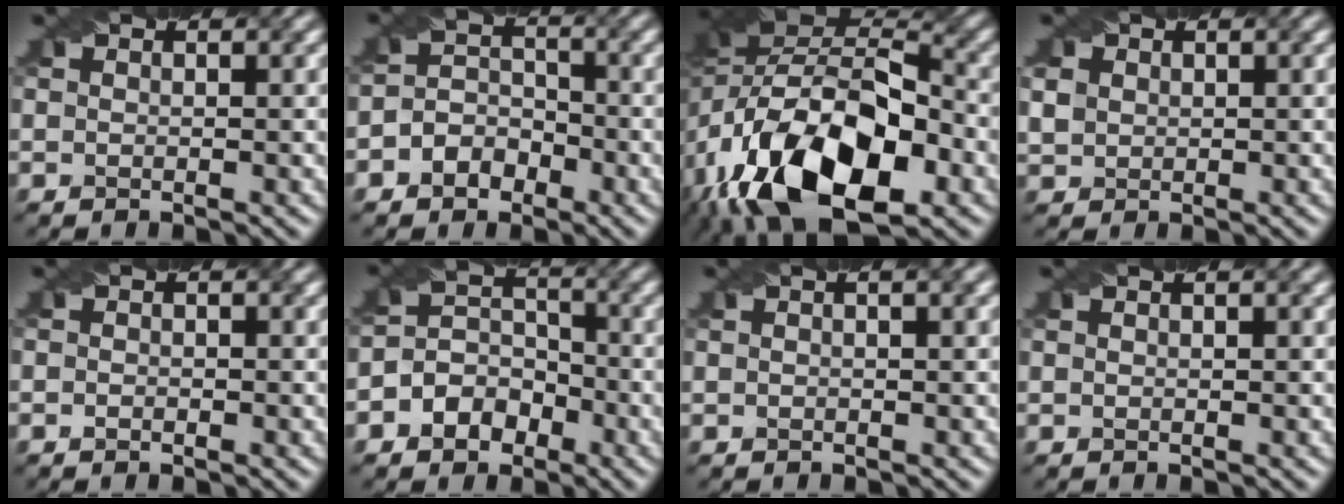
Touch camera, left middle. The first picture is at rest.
{"total": 3.1, "force": [-1.6, 2.4, 1.3], "torque": [-0.021, 0.006, -0.031]}
{"total": 17.3, "force": [-6.9, 9.2, 13.0], "torque": [-0.243, 0.001, -0.122]}
{"total": 1.9, "force": [0.6, 1.7, 0.6], "torque": [-0.018, 0.001, 0.012]}
{"total": 0.8, "force": [-0.3, 0.5, 0.6], "torque": [-0.006, -0.003, -0.004]}
{"total": 4.3, "force": [-2.1, 3.3, 1.8], "torque": [-0.015, 0.005, -0.045]}
{"total": 1.9, "force": [0.7, 0.6, 1.6], "torque": [-0.017, 0.001, 0.000]}
{"total": 0.5, "force": [0.3, 0.1, 0.4], "torque": [-0.008, 0.003, 0.002]}